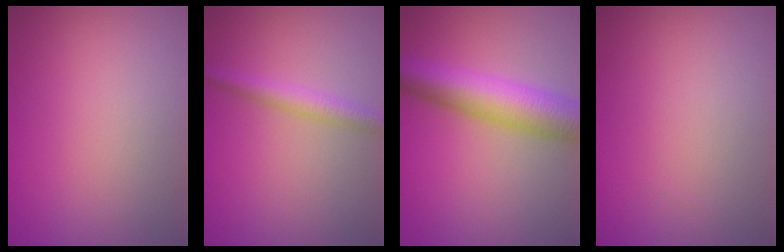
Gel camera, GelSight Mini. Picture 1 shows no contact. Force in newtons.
{"total": 2.4, "press": 2.4, "slide": 0.0}
{"total": 7.2, "press": 7.2, "slide": 0.1}
{"total": 0.0}